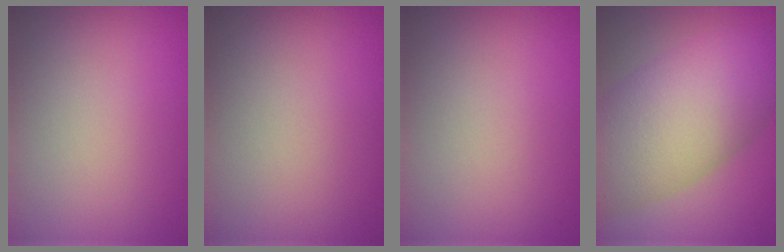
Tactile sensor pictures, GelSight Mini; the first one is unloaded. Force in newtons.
{"total": 0.0}
{"total": 0.0}
{"total": 10.0, "press": 10.0, "slide": 0.3}